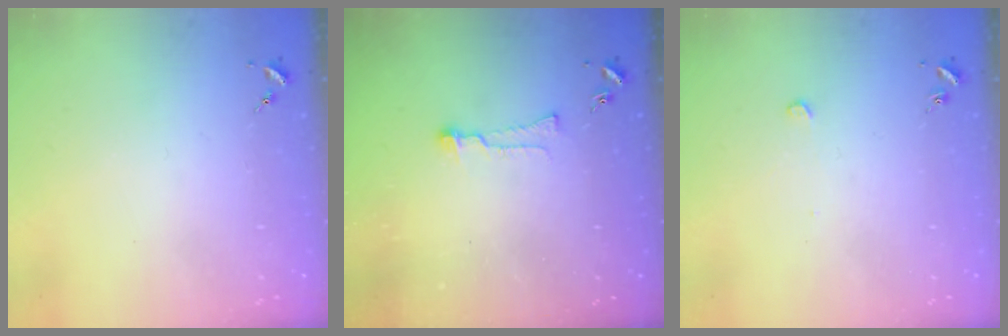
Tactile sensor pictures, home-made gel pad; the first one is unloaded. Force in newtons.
{"total": 5.2, "press": 5.1, "slide": 0.4}
{"total": 2.6, "press": 2.6, "slide": 0.1}